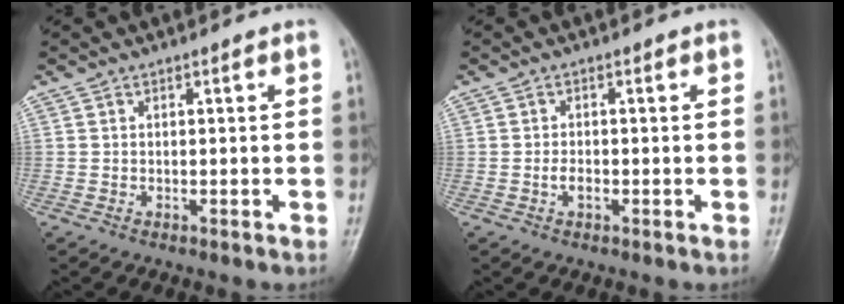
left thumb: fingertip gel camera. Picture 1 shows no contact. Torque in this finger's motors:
{"motor_torque": [0.35, 0.73, 0.32, 0.26, -0.01]}